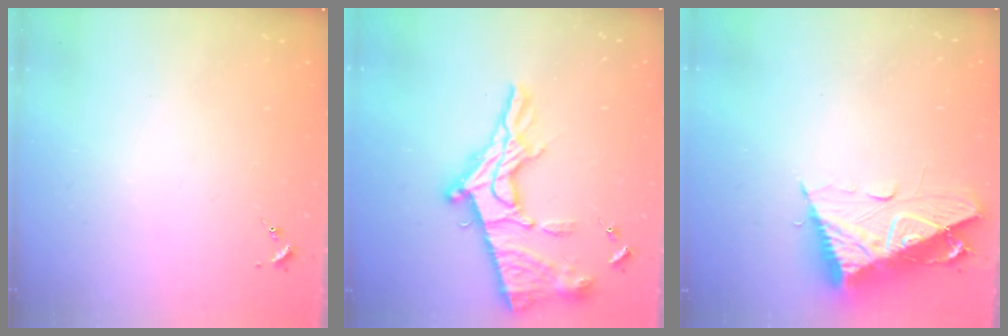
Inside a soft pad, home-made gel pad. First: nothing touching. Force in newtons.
{"total": 21.7, "press": 21.7, "slide": 1.8}
{"total": 13.3, "press": 13.2, "slide": 1.4}